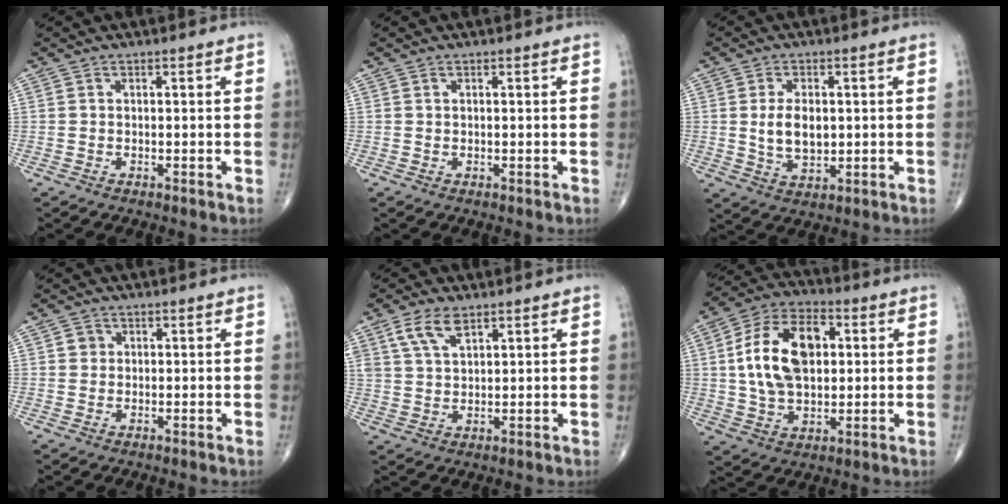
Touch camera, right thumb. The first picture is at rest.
{"total": 0.0}
{"total": 7.0, "force": [0.5, 4.2, 5.6], "torque": [-0.087, -0.010, 0.016]}
{"total": 1.6, "force": [0.4, 1.5, 0.4], "torque": [0.001, 0.001, 0.002]}
{"total": 6.3, "force": [3.6, 3.1, 4.1], "torque": [-0.077, -0.011, 0.074]}
{"total": 17.1, "force": [2.6, 10.6, 13.2], "torque": [-0.216, 0.014, 0.041]}